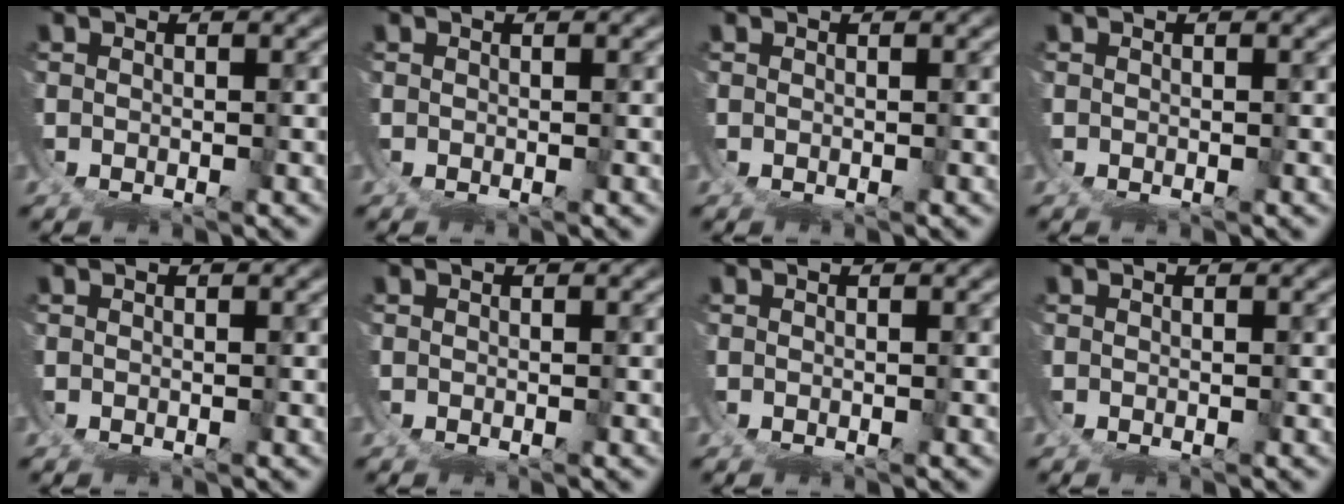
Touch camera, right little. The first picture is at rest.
{"total": 0.0}
{"total": 0.0}
{"total": 0.0}
{"total": 0.0}
{"total": 0.0}
{"total": 0.0}
{"total": 0.0}